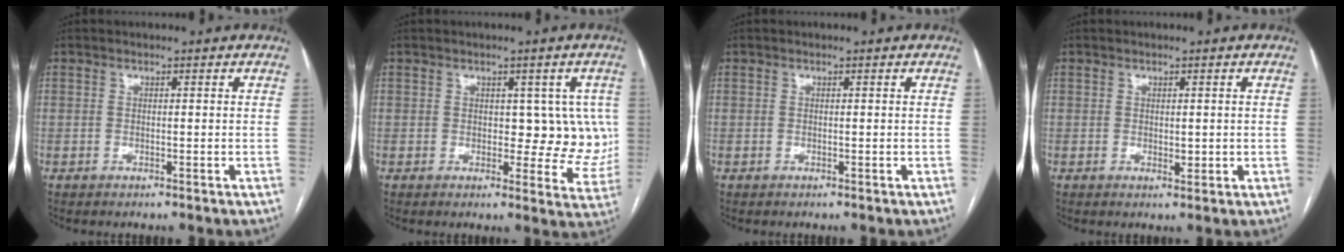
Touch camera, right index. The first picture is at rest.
{"total": 6.4, "force": [1.0, 4.0, 5.0], "torque": [-0.027, 0.006, 0.014]}
{"total": 0.0}
{"total": 1.7, "force": [0.0, 0.9, 1.4], "torque": [-0.018, -0.005, 0.005]}